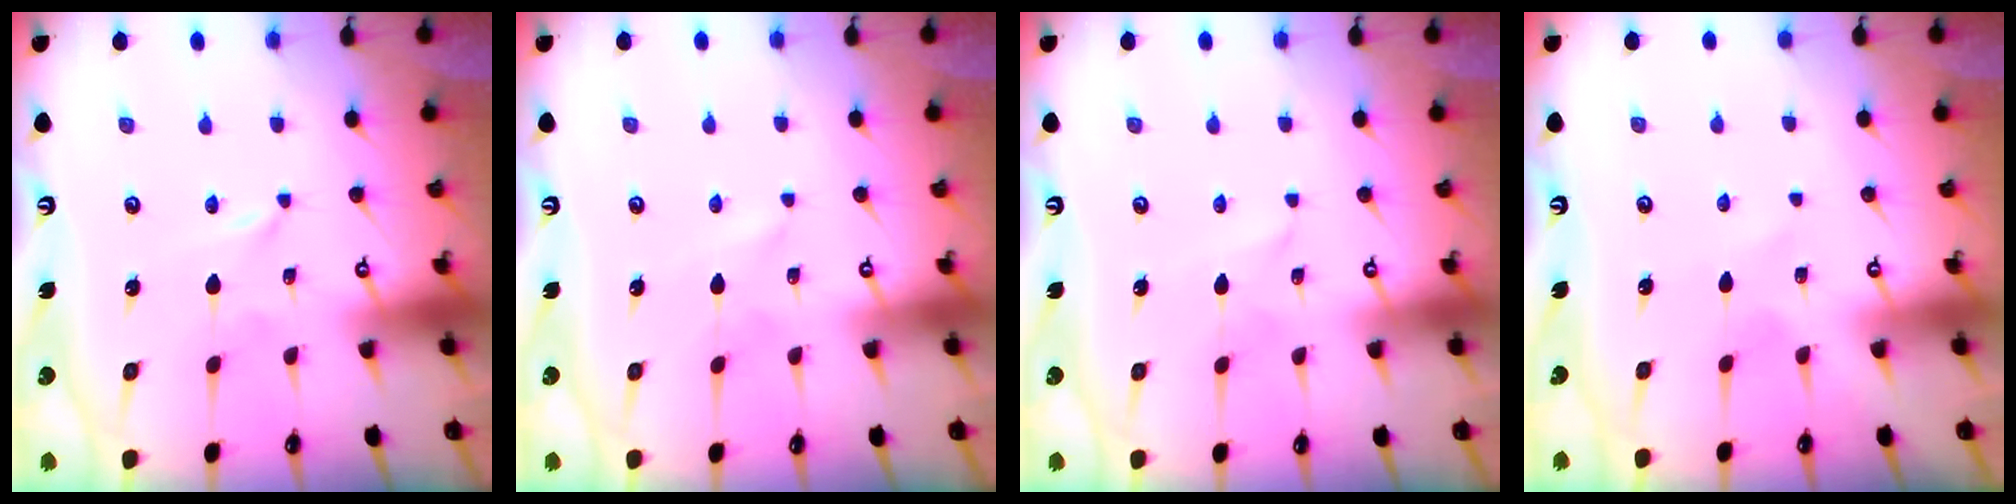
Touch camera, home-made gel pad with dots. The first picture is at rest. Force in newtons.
{"total": 1.1, "press": 1.1, "slide": 0.2}
{"total": 1.7, "press": 1.7, "slide": 0.2}
{"total": 2.1, "press": 2.1, "slide": 0.1}